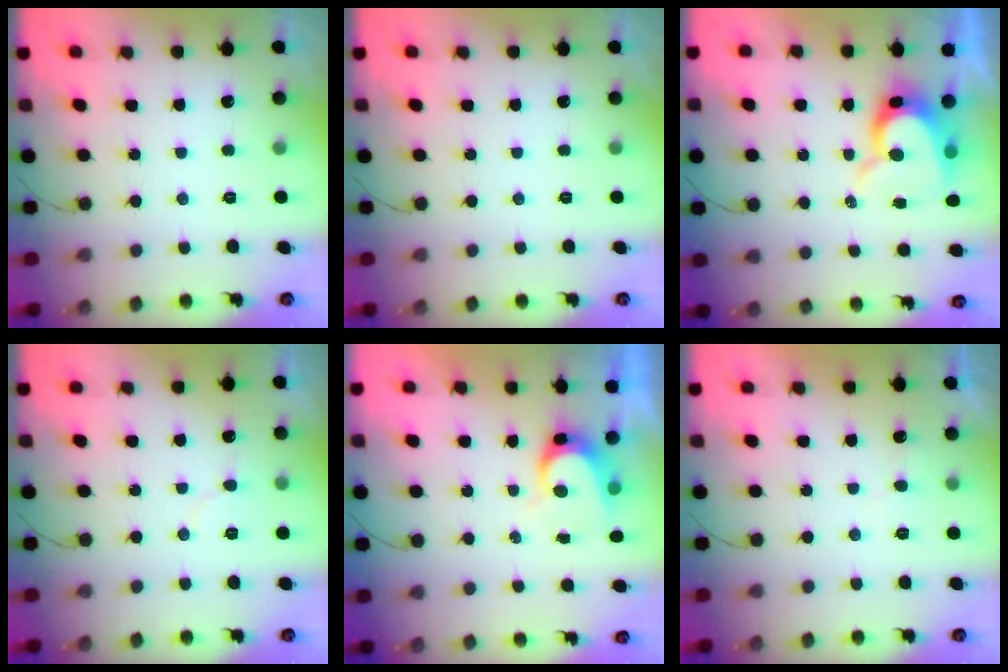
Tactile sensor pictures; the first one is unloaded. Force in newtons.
{"total": 0.0}
{"total": 11.6, "press": 11.5, "slide": 1.3}
{"total": 3.5, "press": 3.4, "slide": 0.3}
{"total": 6.1, "press": 6.1, "slide": 0.4}
{"total": 5.4, "press": 5.4, "slide": 0.4}